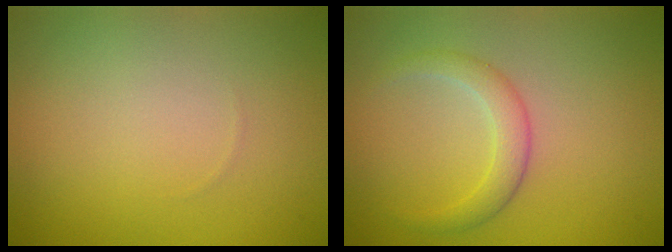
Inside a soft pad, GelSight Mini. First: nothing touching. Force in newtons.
{"total": 2.3, "press": 2.3, "slide": 0.1}